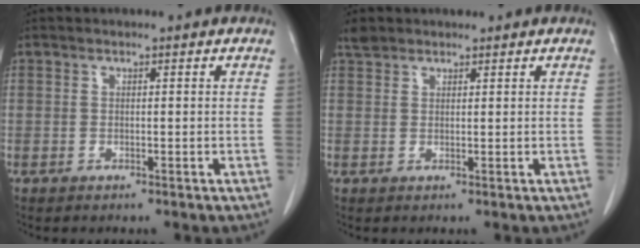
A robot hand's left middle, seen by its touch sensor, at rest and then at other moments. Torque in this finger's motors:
{"motor_torque": [0.24, -0.22, -0.01, 0.00]}